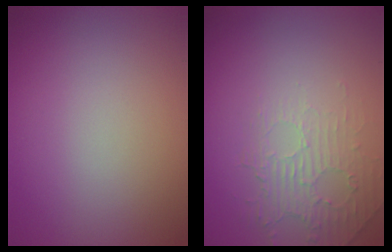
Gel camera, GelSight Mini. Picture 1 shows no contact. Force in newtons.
{"total": 2.0, "press": 0.9, "slide": 1.8}